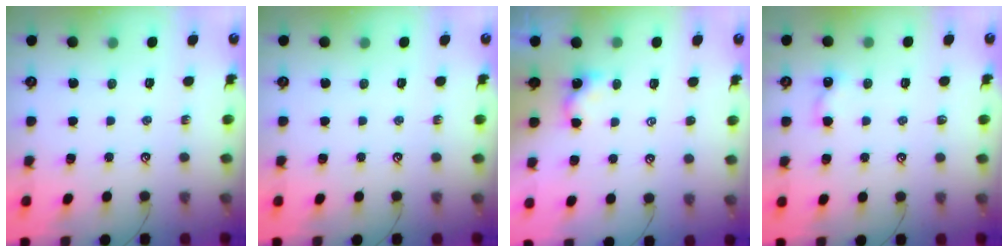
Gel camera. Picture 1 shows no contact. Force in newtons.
{"total": 0.0}
{"total": 0.0}
{"total": 4.7, "press": 4.6, "slide": 0.6}